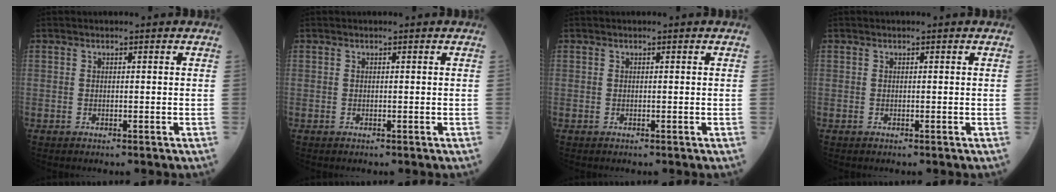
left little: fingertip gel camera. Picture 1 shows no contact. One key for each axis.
{"total": 0.0}
{"total": 0.0}
{"total": 0.0}